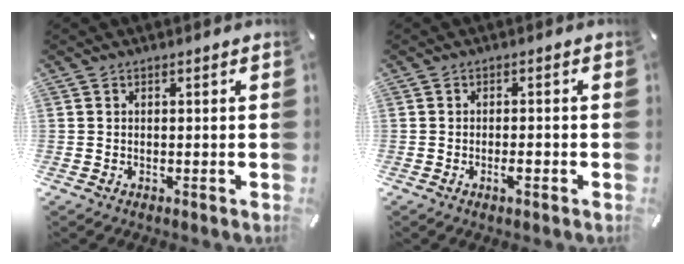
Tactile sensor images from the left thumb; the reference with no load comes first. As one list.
[{"total": 2.5, "force": [-1.0, 0.8, 2.1], "torque": [-0.036, 0.004, -0.019]}]